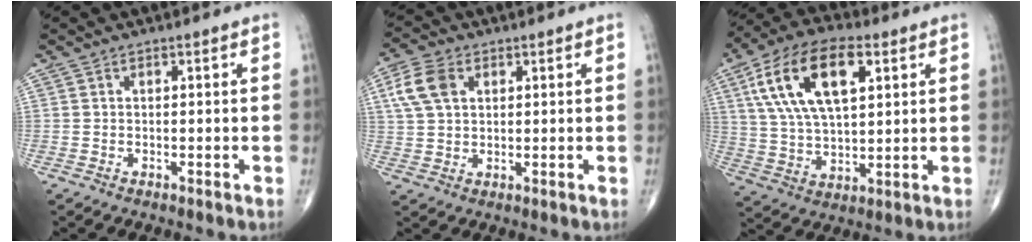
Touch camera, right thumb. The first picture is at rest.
{"total": 7.5, "force": [2.5, 5.0, 5.0], "torque": [-0.103, 0.006, 0.048]}
{"total": 18.0, "force": [6.4, 8.6, 14.4], "torque": [-0.263, 0.000, 0.116]}